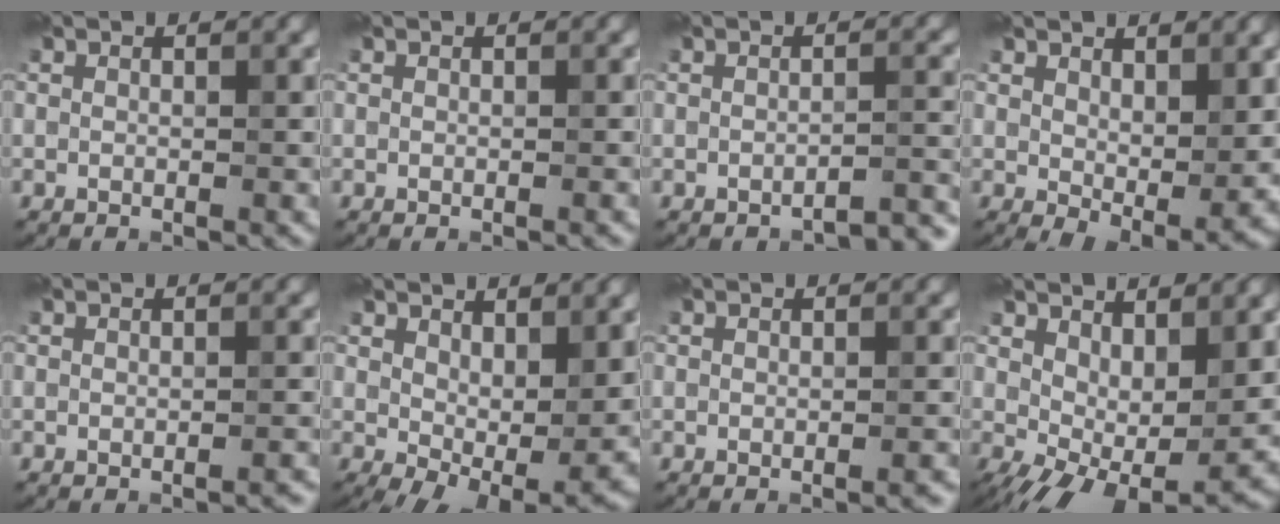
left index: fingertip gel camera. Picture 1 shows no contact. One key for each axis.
{"total": 0.0}
{"total": 2.6, "fx": -2.5, "fy": 0.3, "fz": 0.7, "tx": -0.006, "ty": 0.010, "tz": -0.033}
{"total": 4.5, "fx": 1.3, "fy": 2.3, "fz": 3.7, "tx": -0.065, "ty": -0.014, "tz": 0.030}
{"total": 0.7, "fx": -0.5, "fy": 0.0, "fz": 0.4, "tx": -0.008, "ty": 0.005, "tz": -0.005}
{"total": 6.4, "fx": 1.0, "fy": 3.2, "fz": 5.5, "tx": -0.096, "ty": -0.016, "tz": 0.025}
{"total": 0.8, "fx": -0.5, "fy": 0.1, "fz": 0.6, "tx": -0.010, "ty": 0.003, "tz": -0.004}
{"total": 7.5, "fx": 0.5, "fy": 3.3, "fz": 6.7, "tx": -0.116, "ty": -0.004, "tz": 0.016}